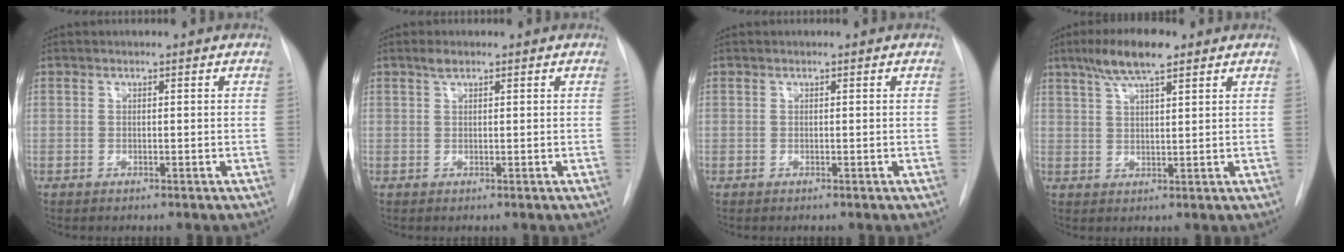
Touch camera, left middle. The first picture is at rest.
{"total": 1.1, "force": [0.8, 0.4, 0.7], "torque": [-0.014, 0.005, 0.017]}
{"total": 0.0}
{"total": 7.2, "force": [4.8, 1.2, 5.2], "torque": [-0.102, 0.014, 0.086]}